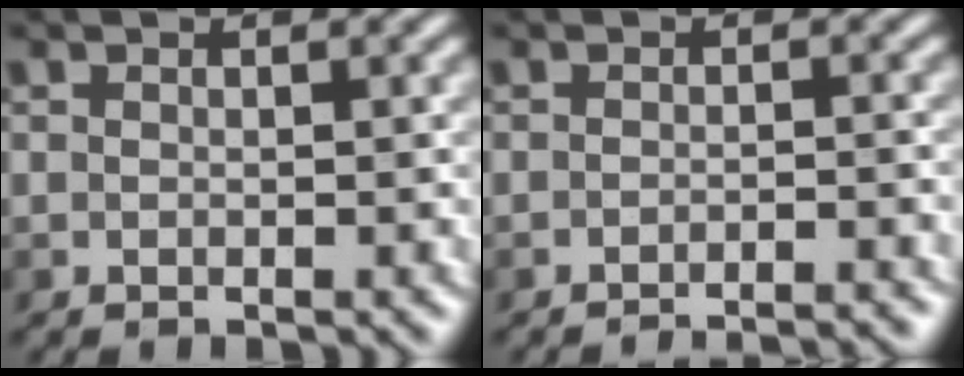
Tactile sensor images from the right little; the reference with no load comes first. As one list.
[{"total": 2.5, "force": [-2.2, 0.3, 1.1], "torque": [0.006, 0.004, -0.038]}]